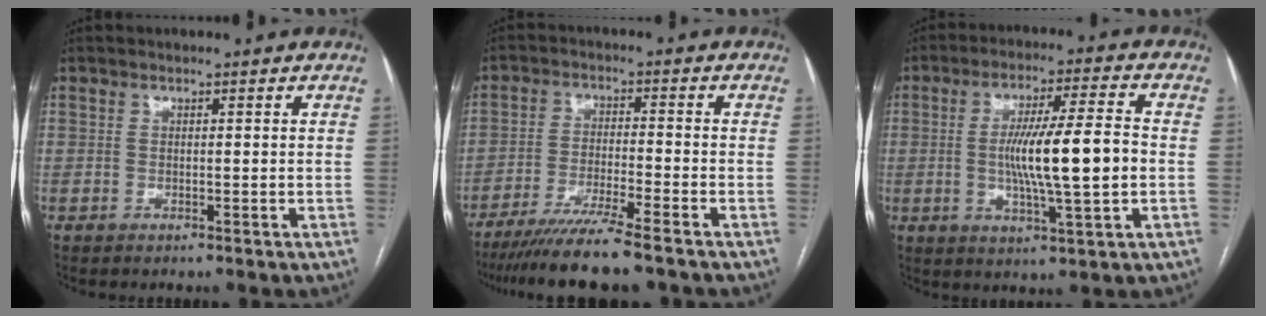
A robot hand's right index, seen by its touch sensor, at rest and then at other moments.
{"total": 9.6, "force": [-7.8, -0.8, 5.5], "torque": [-0.086, -0.032, -0.132]}
{"total": 12.1, "force": [-0.9, 0.7, 12.1], "torque": [-0.210, 0.003, -0.016]}